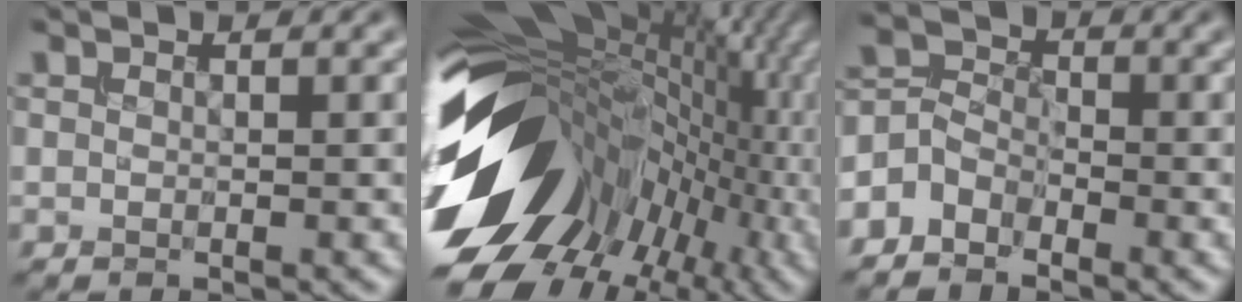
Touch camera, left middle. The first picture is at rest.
{"total": 15.9, "force": [0.1, 11.3, 11.2], "torque": [-0.186, 0.013, 0.020]}
{"total": 2.9, "force": [-2.3, 1.7, 0.5], "torque": [-0.018, 0.008, -0.055]}